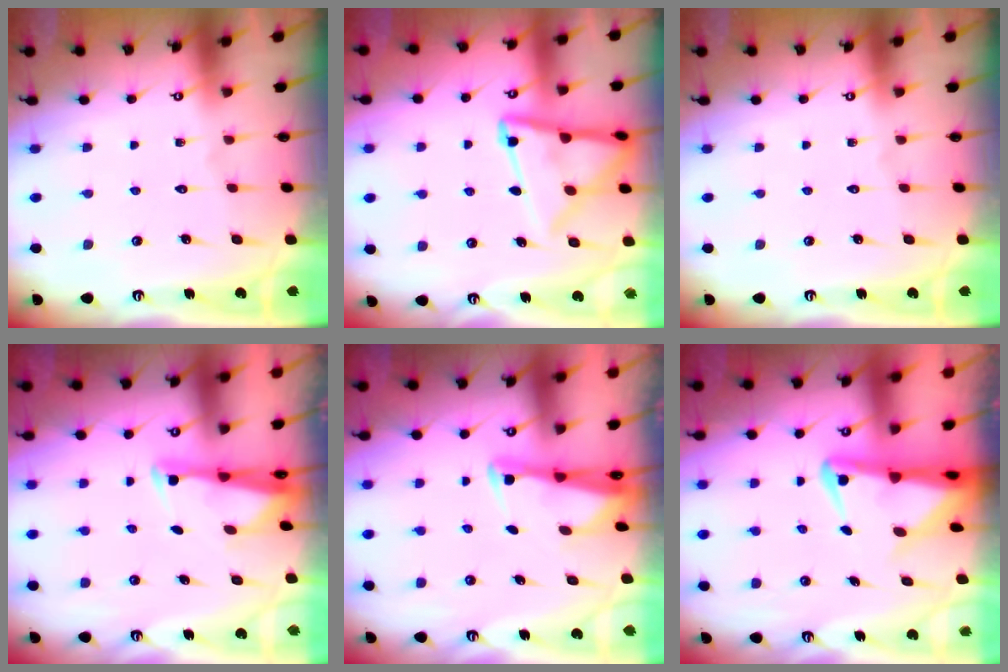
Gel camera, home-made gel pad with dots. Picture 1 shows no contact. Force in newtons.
{"total": 13.1, "press": 13.1, "slide": 1.4}
{"total": 0.0}
{"total": 2.7, "press": 2.6, "slide": 0.7}
{"total": 2.8, "press": 2.8, "slide": 0.5}
{"total": 4.2, "press": 4.1, "slide": 0.9}